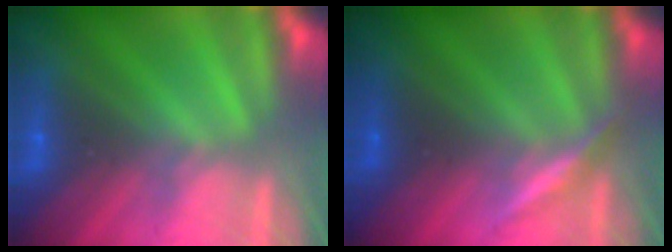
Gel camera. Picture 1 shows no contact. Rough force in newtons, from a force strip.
{"total": 3.0}